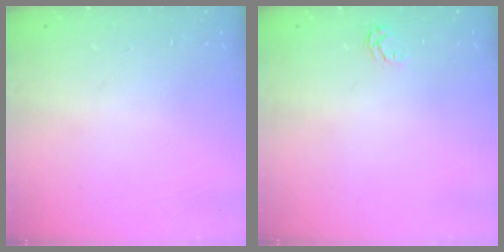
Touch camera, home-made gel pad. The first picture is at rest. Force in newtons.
{"total": 2.5, "press": 2.5, "slide": 0.4}